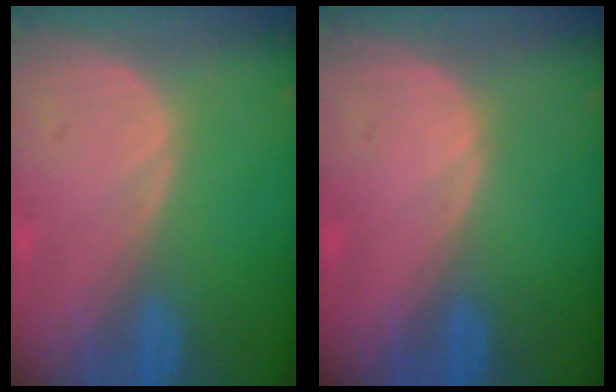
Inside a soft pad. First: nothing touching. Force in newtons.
{"total": 0.6, "press": 0.1, "slide": 0.6}